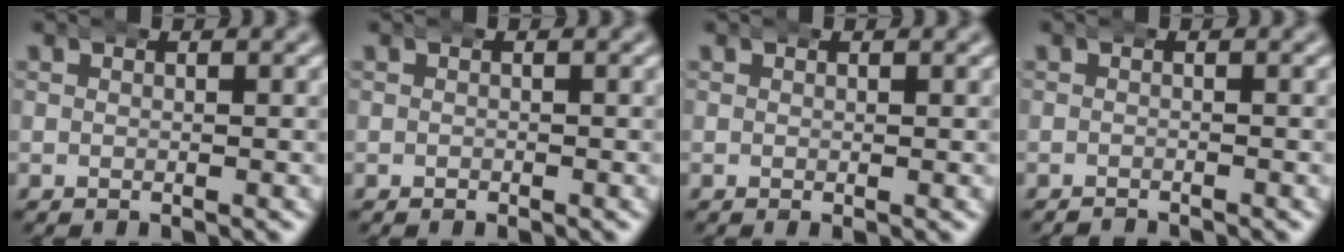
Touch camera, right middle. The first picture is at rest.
{"total": 0.0}
{"total": 0.0}
{"total": 1.2, "force": [-1.1, 0.0, -0.1], "torque": [-0.003, -0.008, -0.017]}